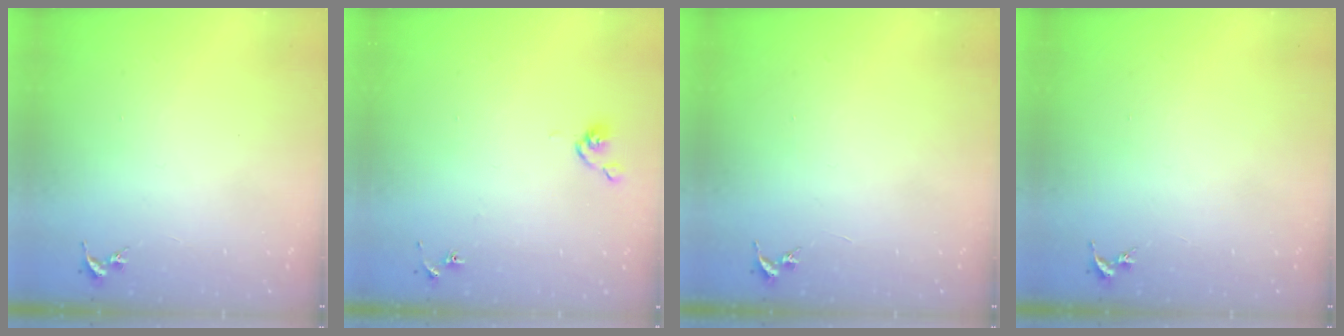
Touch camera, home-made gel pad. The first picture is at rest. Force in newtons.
{"total": 4.9, "press": 4.9, "slide": 0.7}
{"total": 0.0}
{"total": 0.0}